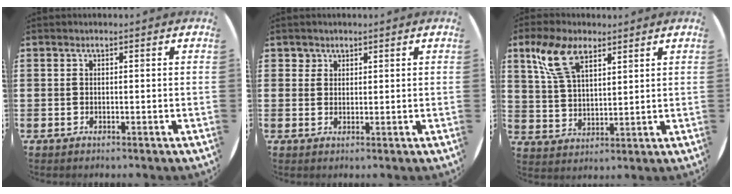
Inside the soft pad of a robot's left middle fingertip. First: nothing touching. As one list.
[{"total": 1.6, "force": [1.3, 0.9, -0.1], "torque": [0.007, -0.001, 0.024]}, {"total": 7.9, "force": [5.0, 3.6, 4.9], "torque": [-0.111, 0.005, 0.094]}]